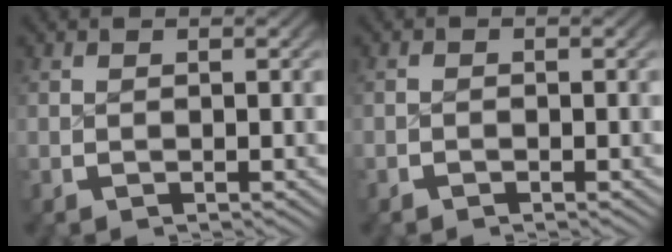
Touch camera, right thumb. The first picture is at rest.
{"total": 0.6, "force": [-0.6, 0.2, 0.0], "torque": [0.004, -0.001, -0.014]}